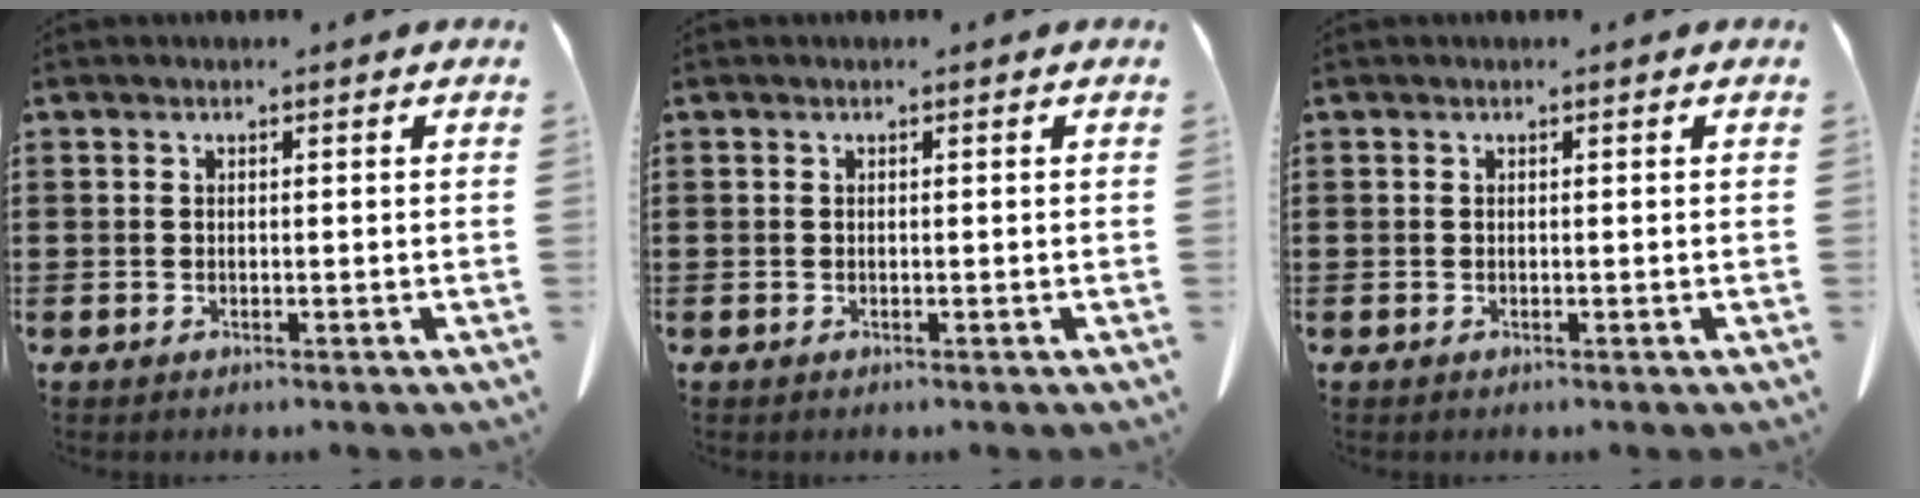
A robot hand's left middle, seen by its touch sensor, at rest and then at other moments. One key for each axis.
{"total": 0.0}
{"total": 0.0}